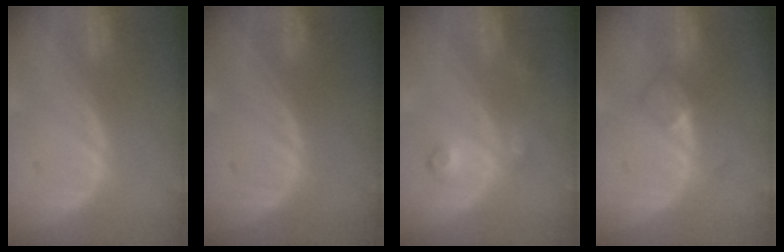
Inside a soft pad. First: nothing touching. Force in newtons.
{"total": 0.0}
{"total": 3.6, "press": 3.3, "slide": 1.4}
{"total": 3.0, "press": 2.7, "slide": 1.2}